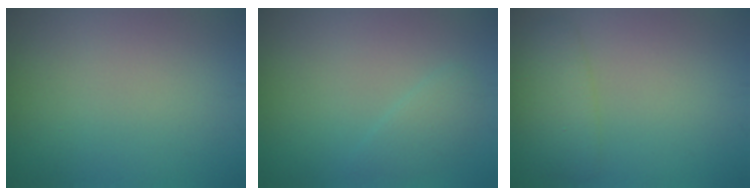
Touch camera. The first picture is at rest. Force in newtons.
{"total": 1.6, "press": 1.6, "slide": 0.0}
{"total": 2.7, "press": 2.7, "slide": 0.2}